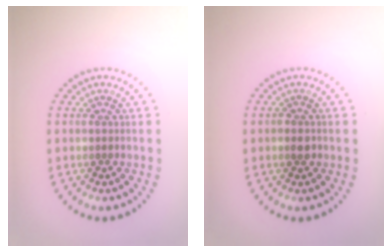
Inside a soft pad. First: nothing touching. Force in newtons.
{"total": 1.1, "press": 1.0, "slide": 0.3}